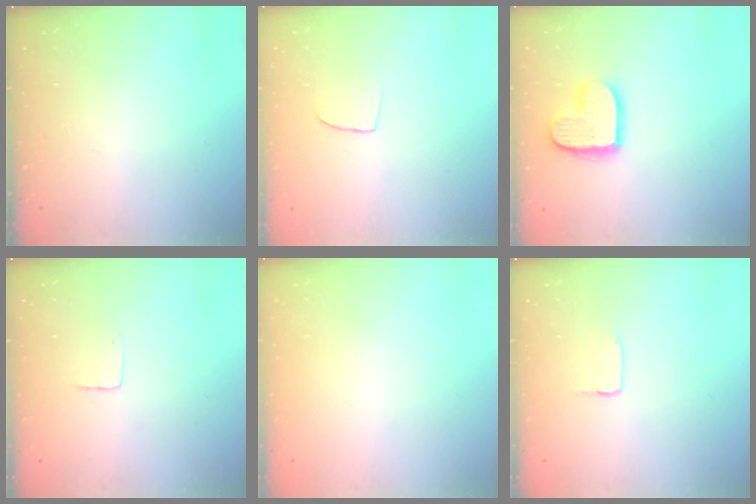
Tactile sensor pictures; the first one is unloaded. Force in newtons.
{"total": 5.5, "press": 5.5, "slide": 0.4}
{"total": 13.7, "press": 13.7, "slide": 0.9}
{"total": 4.3, "press": 4.3, "slide": 0.3}
{"total": 0.0}
{"total": 2.0, "press": 2.0, "slide": 0.0}